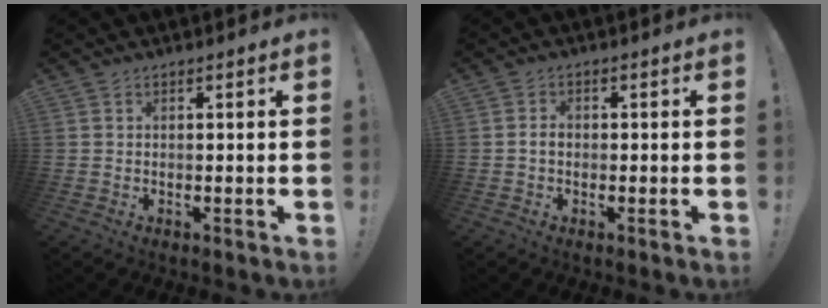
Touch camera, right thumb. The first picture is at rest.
{"total": 1.9, "force": [-0.6, 1.3, 1.2], "torque": [-0.021, 0.007, -0.011]}